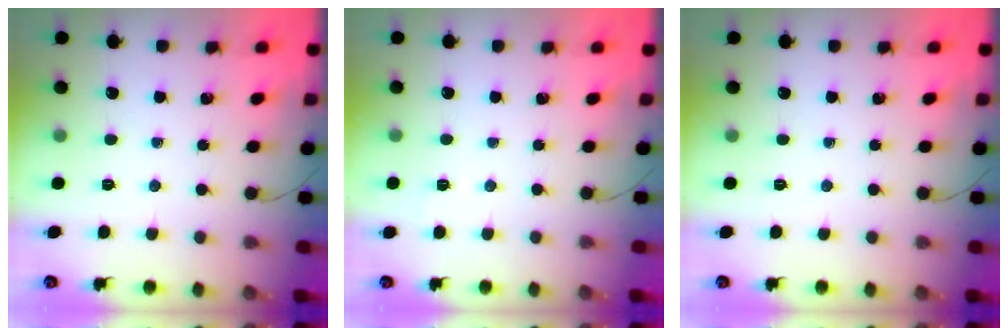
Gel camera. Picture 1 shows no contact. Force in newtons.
{"total": 3.9, "press": 3.7, "slide": 1.3}
{"total": 0.0}